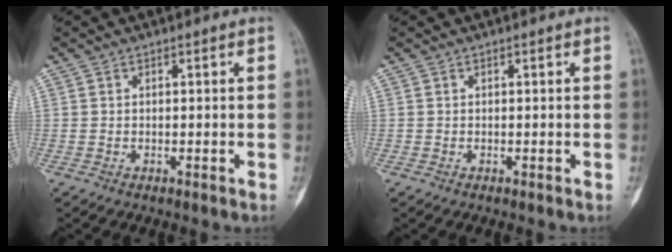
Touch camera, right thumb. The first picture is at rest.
{"total": 0.0}